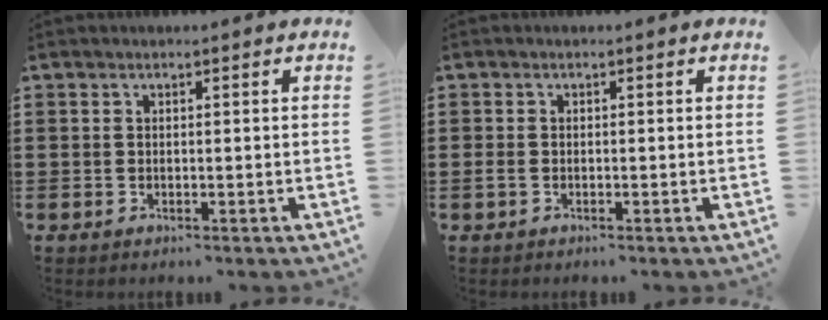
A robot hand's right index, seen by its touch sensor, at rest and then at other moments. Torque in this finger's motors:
{"motor_torque": [1.06, 1.08, 0.15, 0.04]}